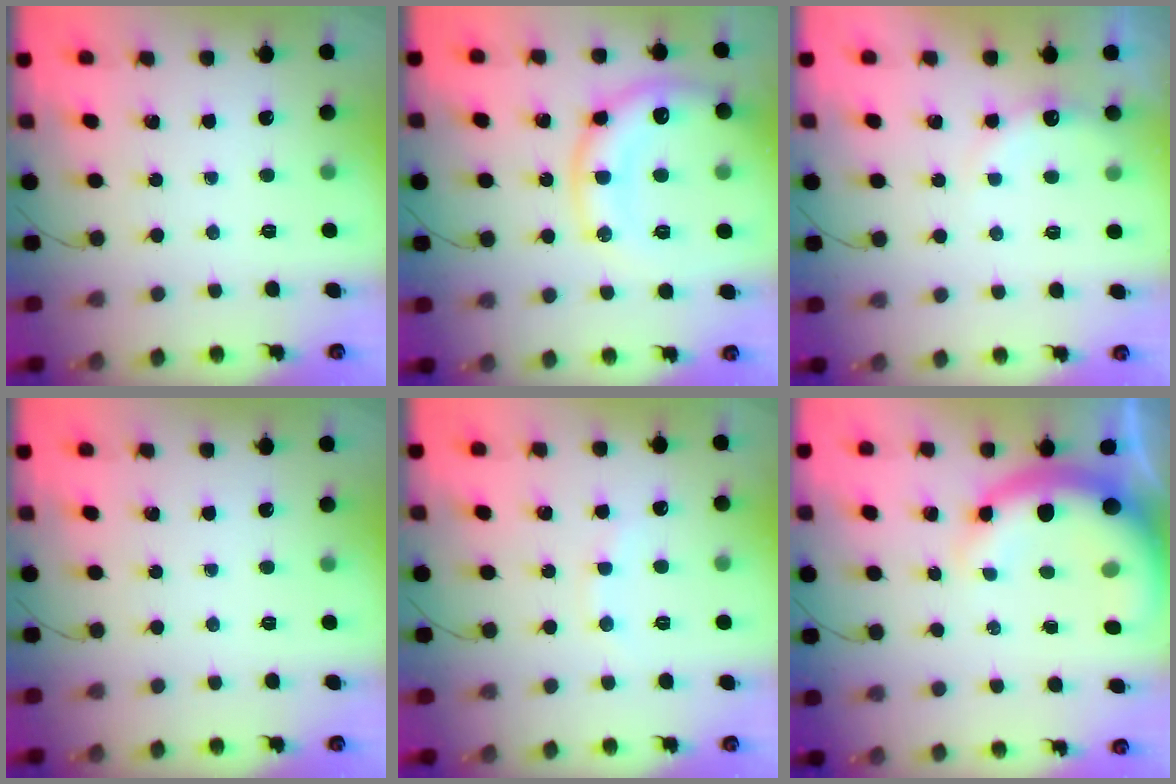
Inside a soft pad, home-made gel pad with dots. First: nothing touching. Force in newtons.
{"total": 17.0, "press": 16.9, "slide": 1.5}
{"total": 7.5, "press": 7.4, "slide": 1.5}
{"total": 0.0}
{"total": 6.0, "press": 5.8, "slide": 1.6}
{"total": 13.3, "press": 12.9, "slide": 2.9}